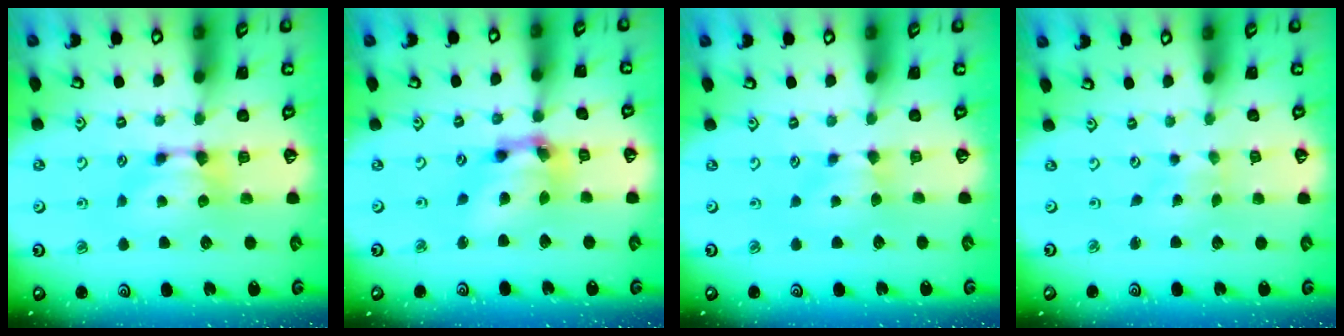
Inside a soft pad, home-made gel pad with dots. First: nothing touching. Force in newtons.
{"total": 7.6, "press": 7.2, "slide": 2.3}
{"total": 2.0, "press": 1.9, "slide": 0.7}
{"total": 4.1, "press": 4.1, "slide": 0.3}